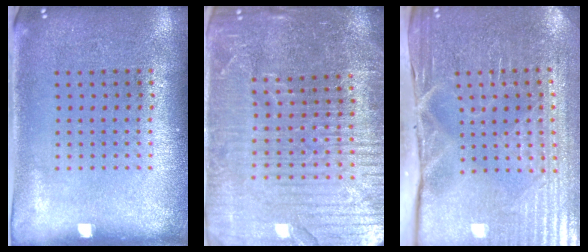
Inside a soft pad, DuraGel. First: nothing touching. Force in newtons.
{"total": 5.5, "press": 5.0, "slide": 2.3}
{"total": 4.3, "press": 4.1, "slide": 1.0}